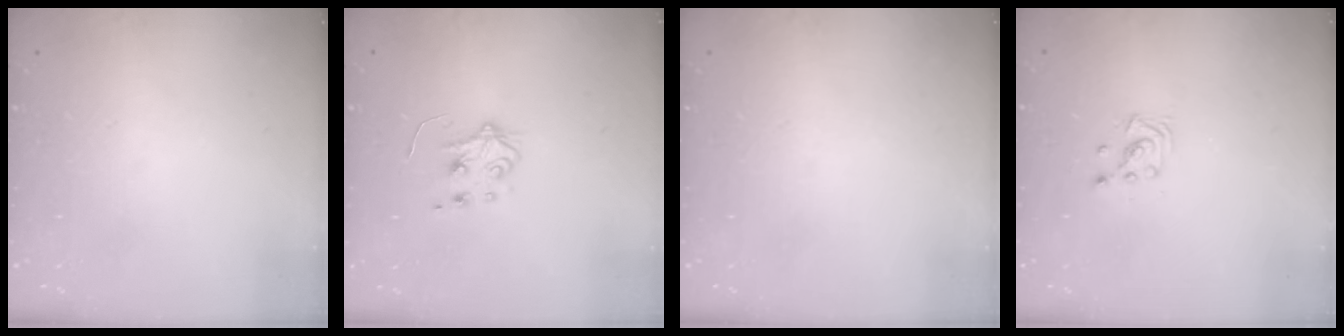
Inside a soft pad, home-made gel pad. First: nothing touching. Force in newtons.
{"total": 4.9, "press": 4.8, "slide": 0.5}
{"total": 0.0}
{"total": 3.4, "press": 3.4, "slide": 0.3}